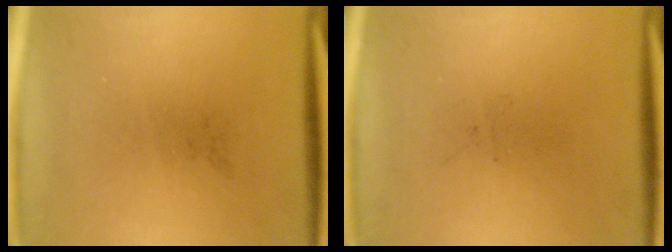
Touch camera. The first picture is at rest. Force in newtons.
{"total": 0.0}